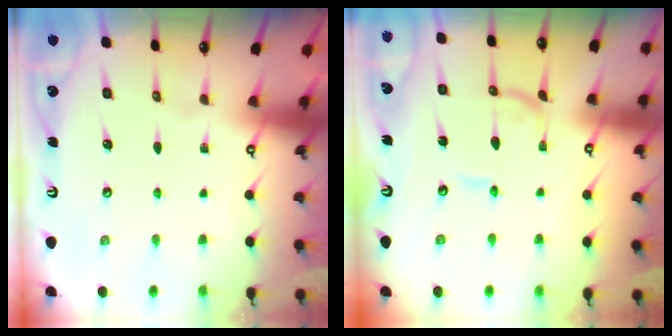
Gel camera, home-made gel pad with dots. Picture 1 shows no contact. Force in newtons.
{"total": 0.9, "press": 0.9, "slide": 0.1}